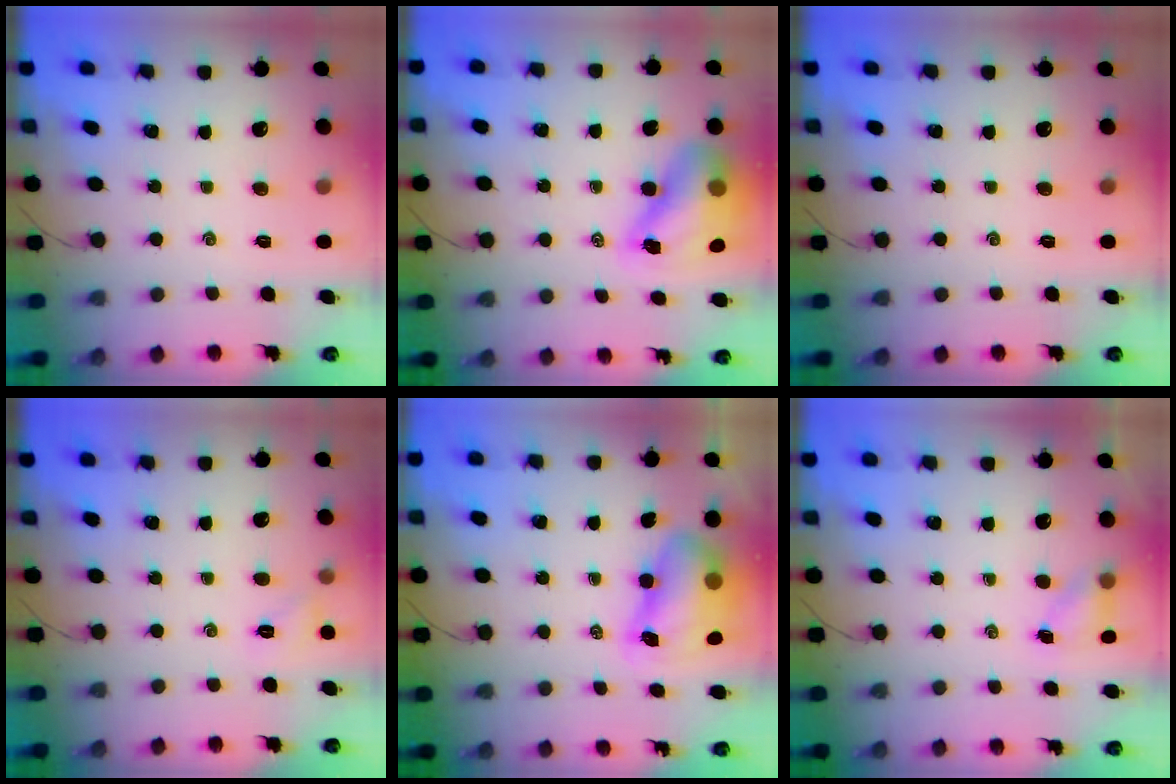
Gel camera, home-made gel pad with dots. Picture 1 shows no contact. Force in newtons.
{"total": 13.6, "press": 13.0, "slide": 4.0}
{"total": 0.0}
{"total": 2.9, "press": 2.8, "slide": 0.5}
{"total": 8.9, "press": 8.6, "slide": 2.2}
{"total": 4.9, "press": 4.8, "slide": 1.2}